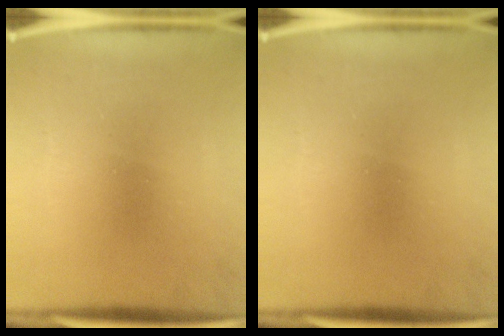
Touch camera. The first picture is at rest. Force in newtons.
{"total": 0.0}